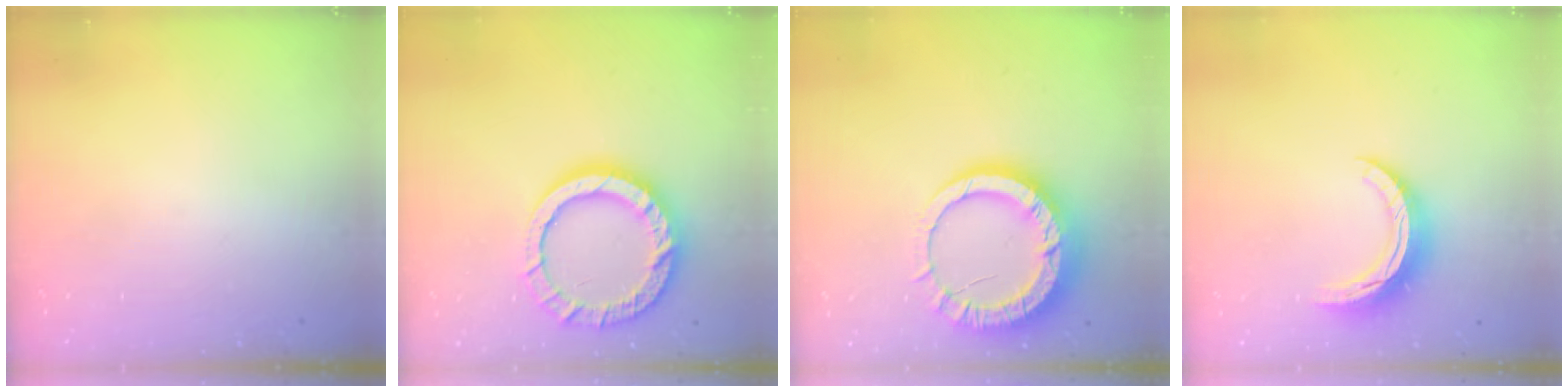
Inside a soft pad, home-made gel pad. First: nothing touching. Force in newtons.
{"total": 16.3, "press": 16.2, "slide": 1.5}
{"total": 14.9, "press": 14.8, "slide": 1.5}
{"total": 9.9, "press": 9.9, "slide": 0.7}